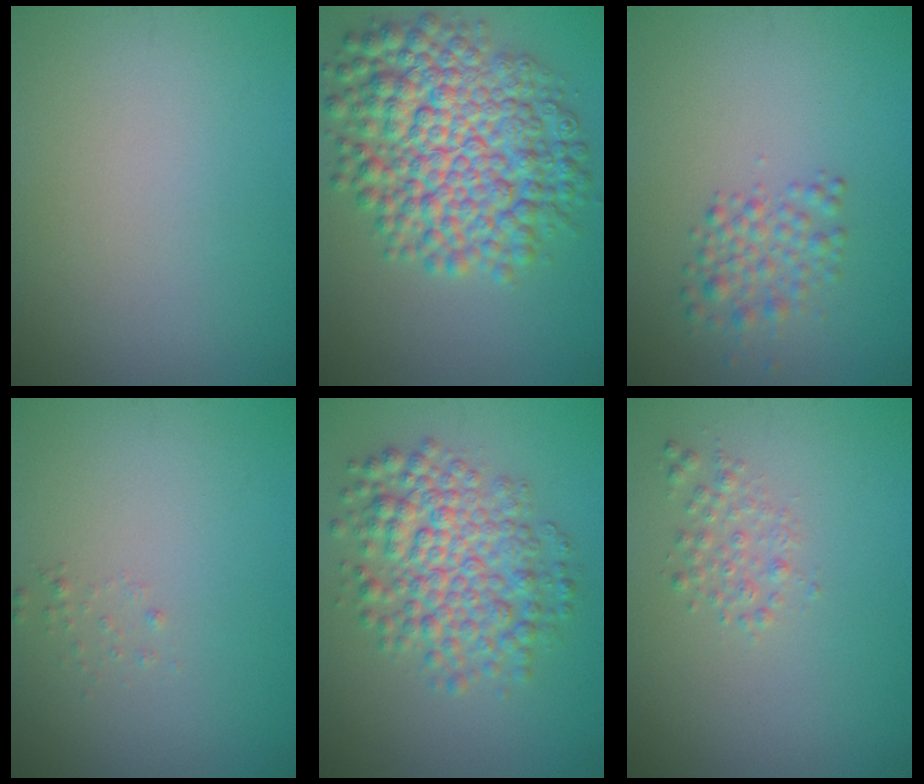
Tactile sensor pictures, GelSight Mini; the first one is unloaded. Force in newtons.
{"total": 10.2, "press": 10.2, "slide": 0.1}
{"total": 2.3, "press": 2.3, "slide": 0.0}
{"total": 0.6, "press": 0.6, "slide": 0.1}
{"total": 6.3, "press": 6.3, "slide": 0.1}
{"total": 1.5, "press": 1.5, "slide": 0.1}